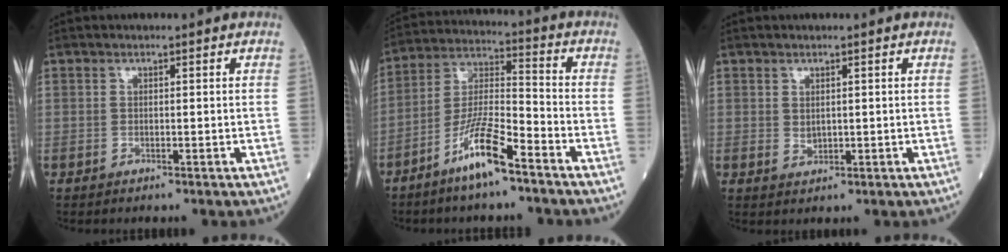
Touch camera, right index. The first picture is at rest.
{"total": 10.4, "force": [-6.7, 1.1, 7.8], "torque": [-0.161, -0.011, -0.132]}
{"total": 1.3, "force": [0.4, 0.9, 0.9], "torque": [-0.013, -0.005, 0.010]}